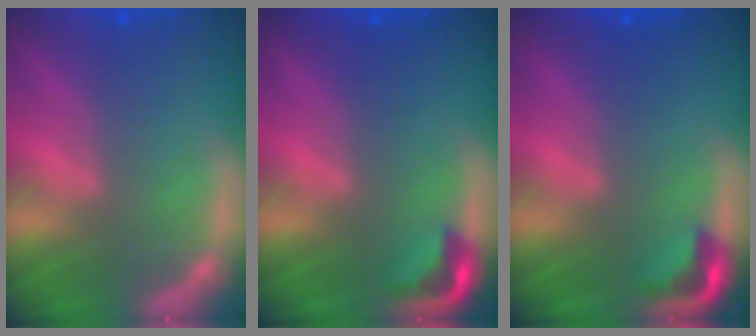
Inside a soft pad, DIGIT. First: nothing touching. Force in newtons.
{"total": 2.4}
{"total": 2.4}